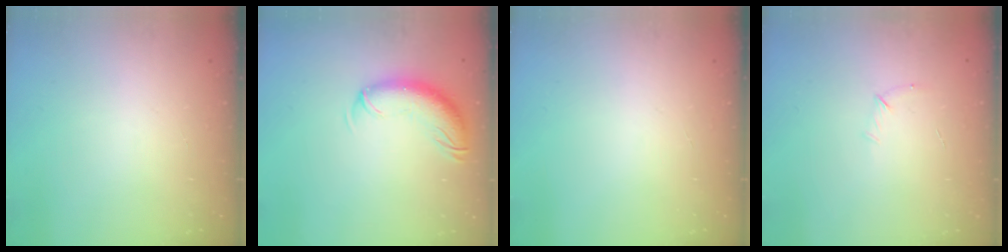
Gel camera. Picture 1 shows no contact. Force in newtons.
{"total": 11.2, "press": 10.8, "slide": 2.9}
{"total": 0.0}
{"total": 4.9, "press": 4.7, "slide": 1.2}